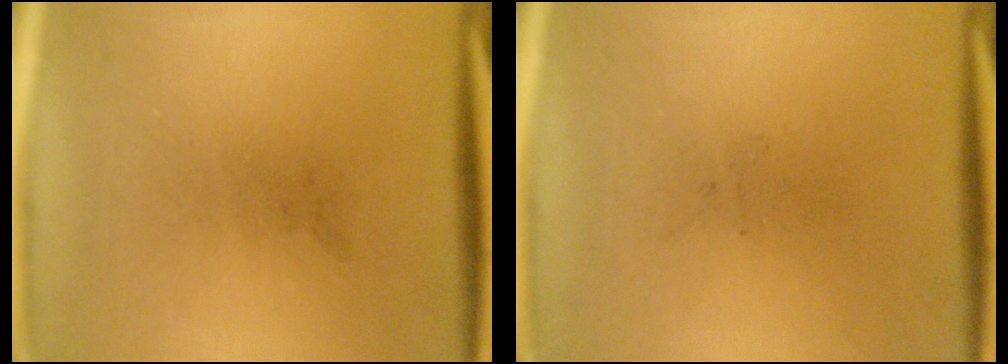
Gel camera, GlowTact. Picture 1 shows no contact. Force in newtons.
{"total": 0.0}